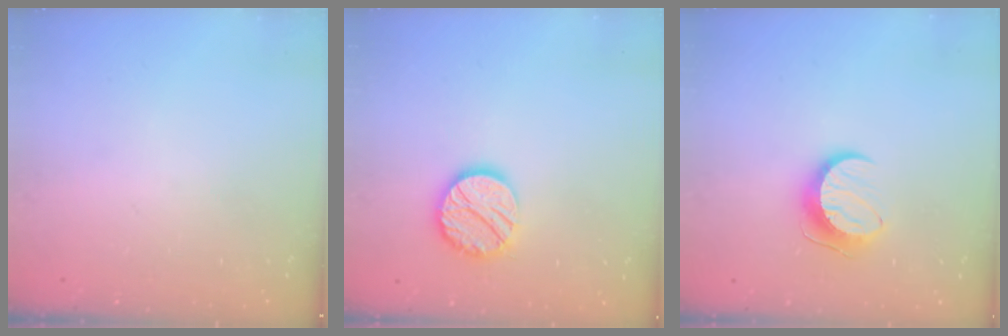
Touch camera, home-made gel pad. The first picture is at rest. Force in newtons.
{"total": 13.5, "press": 13.5, "slide": 0.6}
{"total": 9.4, "press": 9.4, "slide": 0.1}